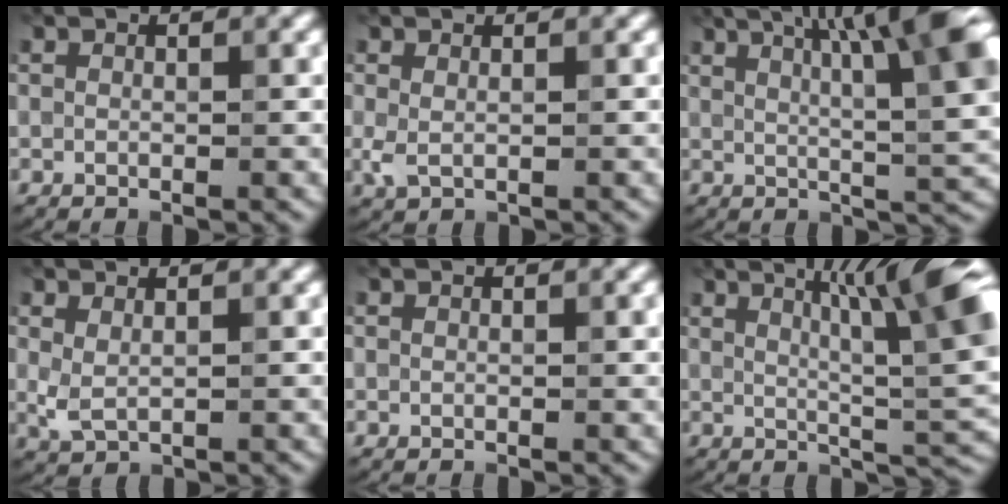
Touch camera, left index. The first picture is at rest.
{"total": 1.3, "force": [0.2, 0.6, 1.1], "torque": [-0.026, -0.002, 0.006]}
{"total": 12.2, "force": [4.6, 2.5, 11.0], "torque": [-0.134, 0.022, 0.068]}
{"total": 1.6, "force": [0.7, 0.7, 1.3], "torque": [-0.031, -0.004, 0.018]}
{"total": 0.6, "force": [0.2, 0.1, 0.6], "torque": [-0.005, 0.002, 0.002]}
{"total": 9.8, "force": [3.3, 1.4, 9.1], "torque": [-0.122, 0.012, 0.056]}